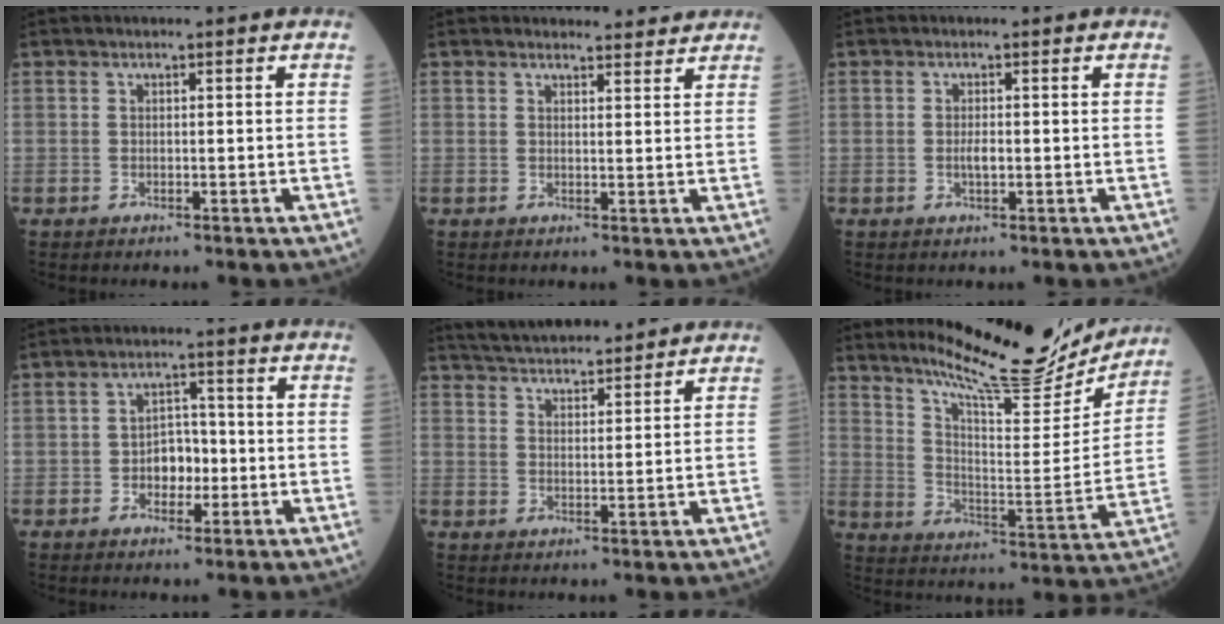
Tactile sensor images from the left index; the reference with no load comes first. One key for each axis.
{"total": 3.4, "fx": 3.3, "fy": 0.9, "fz": 0.0, "tx": -0.004, "ty": -0.003, "tz": 0.033}
{"total": 1.5, "fx": -0.6, "fy": 0.4, "fz": 1.3, "tx": -0.029, "ty": -0.005, "tz": -0.008}
{"total": 4.6, "fx": -1.5, "fy": 3.0, "fz": 3.2, "tx": -0.053, "ty": 0.008, "tz": -0.025}
{"total": 11.8, "fx": 11.0, "fy": 1.9, "fz": 3.7, "tx": -0.064, "ty": 0.020, "tz": 0.170}
{"total": 19.2, "fx": 17.1, "fy": 2.6, "fz": 8.3, "tx": -0.136, "ty": -0.042, "tz": 0.248}